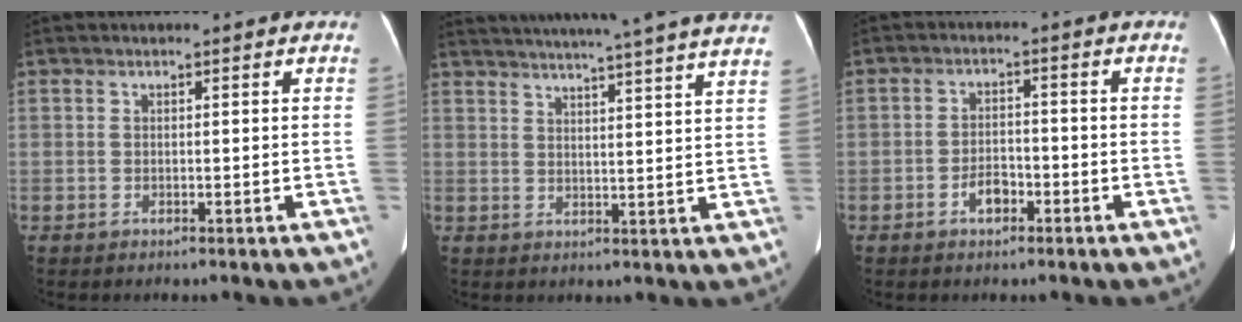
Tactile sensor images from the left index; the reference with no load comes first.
{"total": 26.6, "force": [23.9, -0.7, 11.6], "torque": [-0.188, -0.024, 0.302]}
{"total": 3.3, "force": [-1.9, 1.7, 2.0], "torque": [-0.038, 0.007, -0.032]}